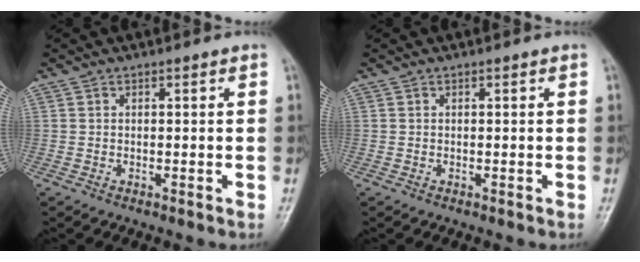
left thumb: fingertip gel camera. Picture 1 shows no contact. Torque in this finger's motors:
{"motor_torque": [0.00, 0.01, 0.00, 0.00, 0.00]}